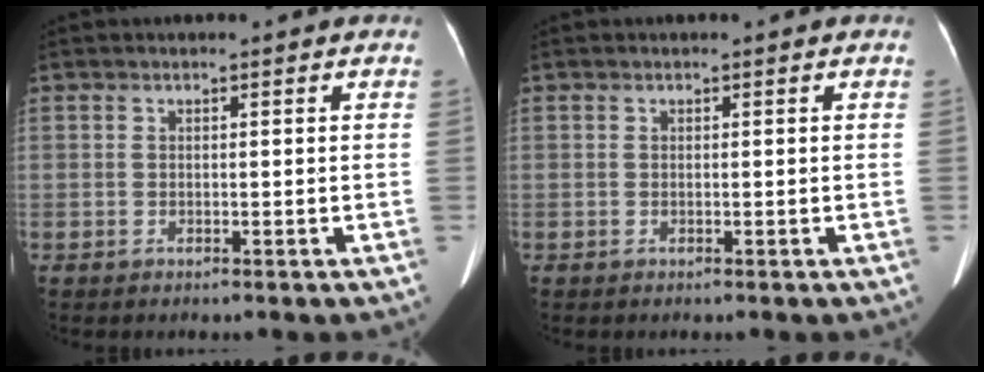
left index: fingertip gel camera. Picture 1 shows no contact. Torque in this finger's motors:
{"motor_torque": [0.00, 0.00, 0.00, 0.00]}